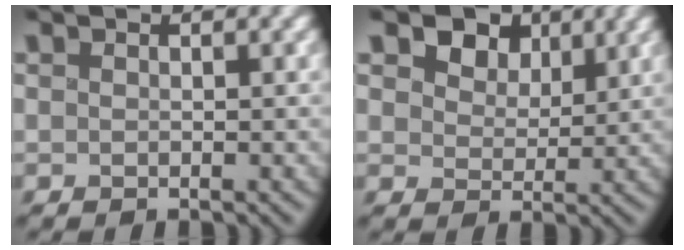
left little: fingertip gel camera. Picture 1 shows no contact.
{"total": 5.5, "force": [2.7, 3.9, 2.8], "torque": [-0.074, -0.006, 0.044]}